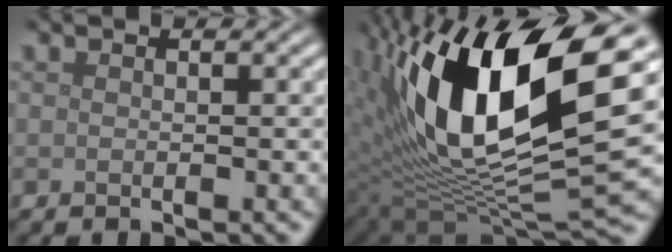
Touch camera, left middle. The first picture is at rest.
{"total": 17.0, "force": [5.0, 6.6, 14.9], "torque": [-0.270, -0.001, 0.080]}